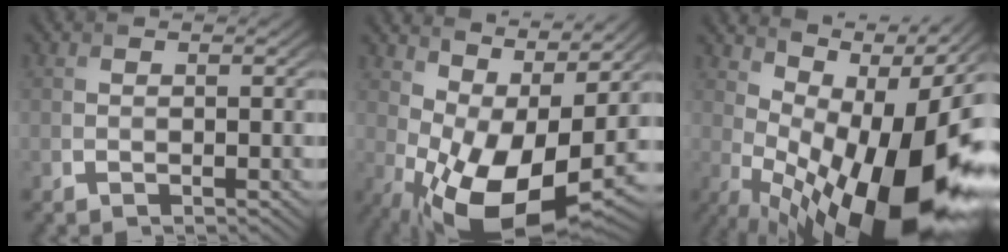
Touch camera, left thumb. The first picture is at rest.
{"total": 13.4, "force": [1.2, 6.6, 11.6], "torque": [-0.197, -0.010, 0.040]}
{"total": 17.4, "force": [-0.3, 6.3, 16.2], "torque": [-0.225, 0.001, -0.002]}